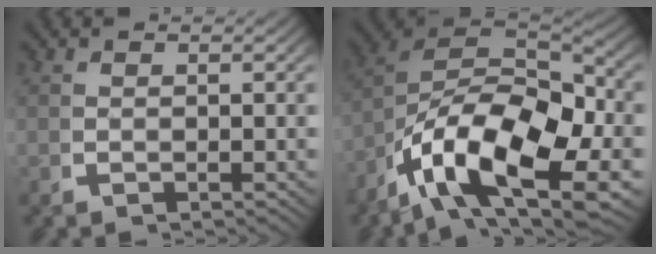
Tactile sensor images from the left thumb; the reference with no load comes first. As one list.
[{"total": 18.3, "force": [-2.1, 11.5, 14.1], "torque": [-0.296, -0.059, -0.016]}]